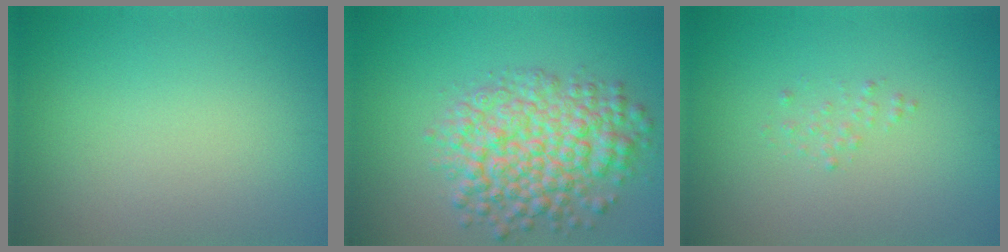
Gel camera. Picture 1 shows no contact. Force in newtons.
{"total": 7.5, "press": 7.5, "slide": 0.3}
{"total": 0.8, "press": 0.8, "slide": 0.0}